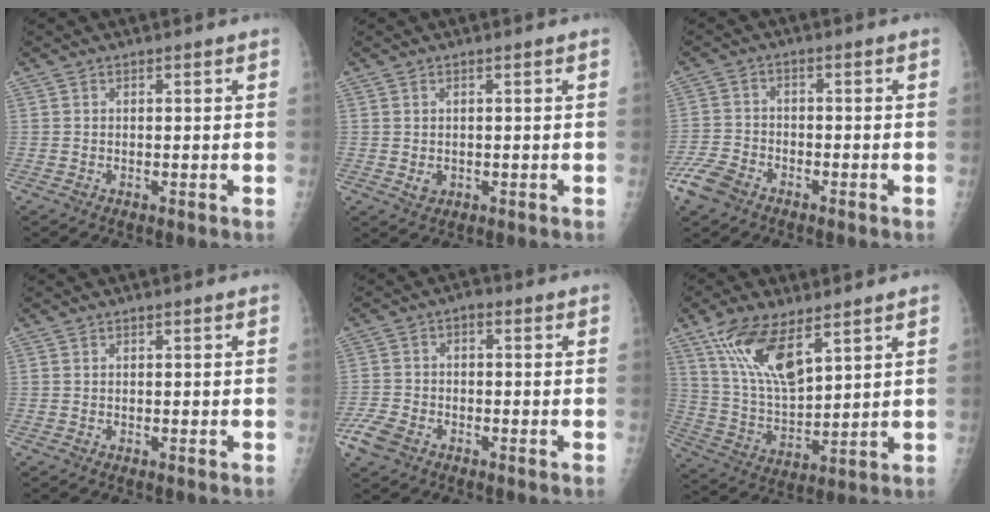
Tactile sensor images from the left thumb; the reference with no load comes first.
{"total": 1.7, "force": [-0.1, 1.3, 1.0], "torque": [-0.012, -0.002, 0.005]}
{"total": 6.3, "force": [-4.1, 3.8, 2.9], "torque": [-0.064, 0.013, -0.082]}
{"total": 0.0}
{"total": 6.3, "force": [-3.2, 4.2, 3.5], "torque": [-0.075, 0.016, -0.062]}
{"total": 13.8, "force": [8.1, 5.2, 9.9], "torque": [-0.177, -0.034, 0.166]}